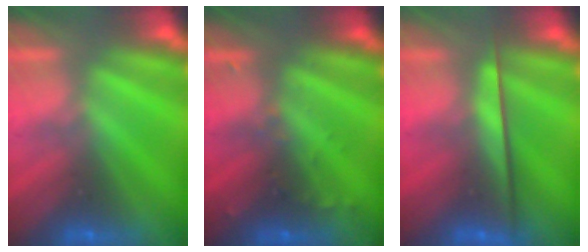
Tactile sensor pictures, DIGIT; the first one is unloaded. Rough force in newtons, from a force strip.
{"total": 2.9}
{"total": 2.4}